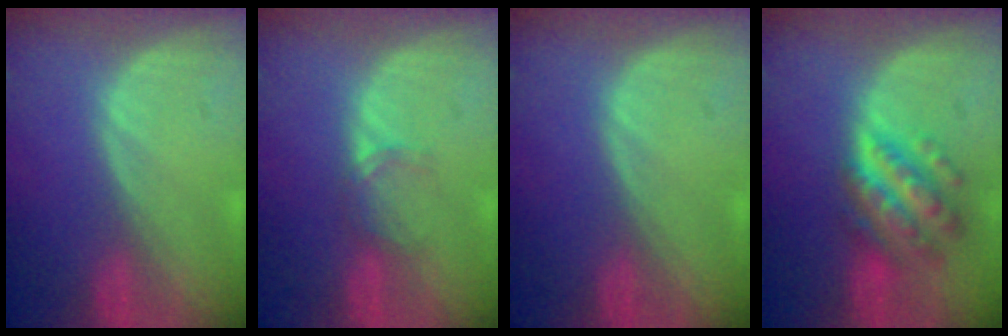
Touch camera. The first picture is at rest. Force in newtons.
{"total": 1.9, "press": 1.9, "slide": 0.3}
{"total": 0.0}
{"total": 7.7, "press": 7.7, "slide": 0.5}